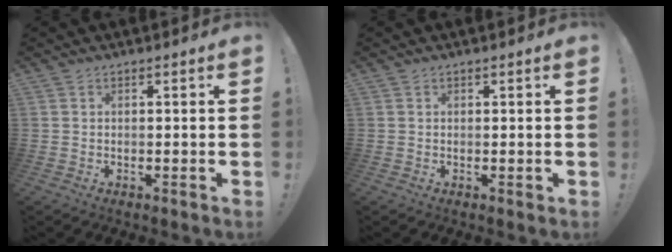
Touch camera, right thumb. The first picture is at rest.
{"total": 1.0, "force": [0.4, 0.7, 0.6], "torque": [-0.011, 0.002, 0.008]}